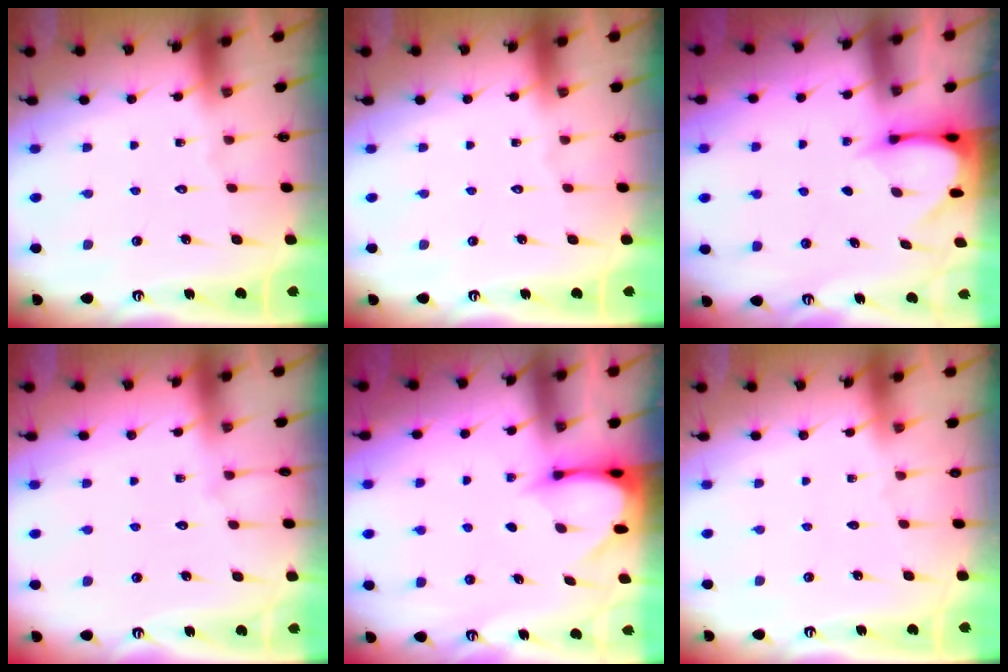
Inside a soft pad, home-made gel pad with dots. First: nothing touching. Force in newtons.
{"total": 0.0}
{"total": 3.7, "press": 3.6, "slide": 0.3}
{"total": 2.6, "press": 2.6, "slide": 0.4}
{"total": 3.3, "press": 3.3, "slide": 0.4}
{"total": 0.7, "press": 0.7, "slide": 0.2}